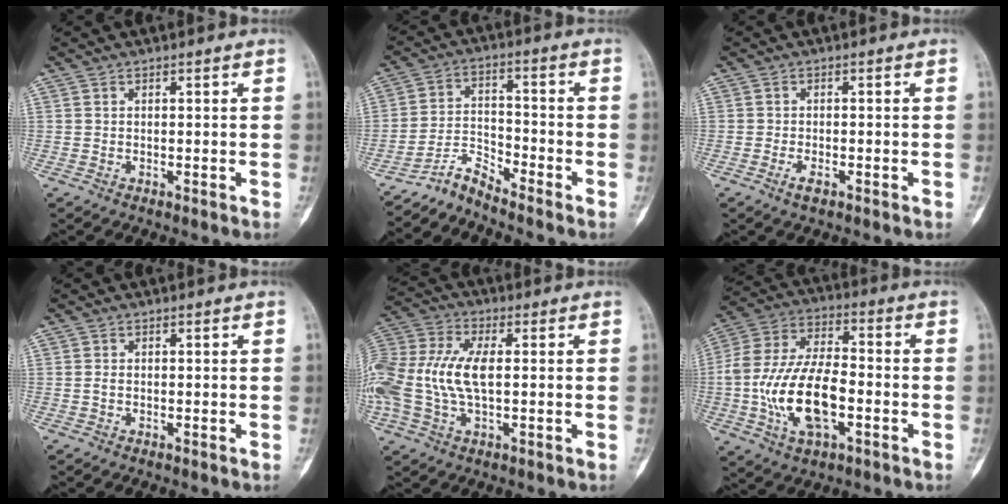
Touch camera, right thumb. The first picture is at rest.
{"total": 5.1, "force": [-5.1, 0.1, 0.4], "torque": [-0.008, 0.048, -0.101]}
{"total": 2.1, "force": [-1.1, 0.8, 1.5], "torque": [-0.030, 0.001, -0.022]}
{"total": 0.5, "force": [-0.1, 0.4, 0.4], "torque": [-0.007, 0.001, -0.003]}
{"total": 16.4, "force": [0.0, 8.3, 14.1], "torque": [-0.344, 0.020, -0.003]}
{"total": 17.8, "force": [-4.0, 9.0, 14.8], "torque": [-0.297, 0.029, -0.073]}